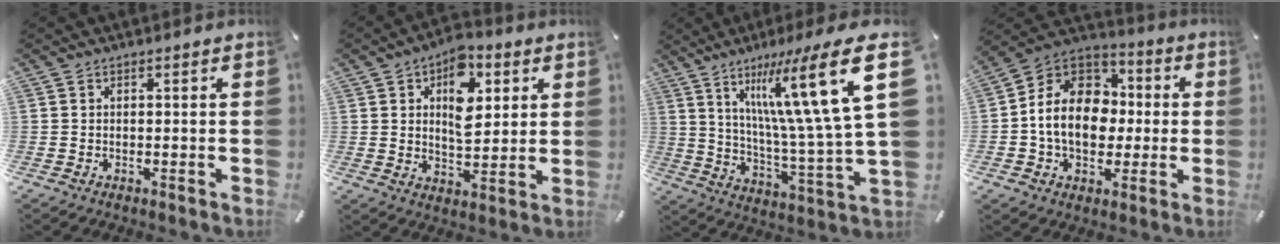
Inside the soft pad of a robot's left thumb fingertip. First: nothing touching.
{"total": 12.1, "force": [4.5, 7.5, 8.3], "torque": [-0.108, -0.012, 0.075]}
{"total": 26.4, "force": [11.4, 5.4, 23.2], "torque": [-0.375, -0.067, 0.170]}
{"total": 15.2, "force": [-1.0, 12.4, 8.7], "torque": [-0.182, 0.013, -0.019]}